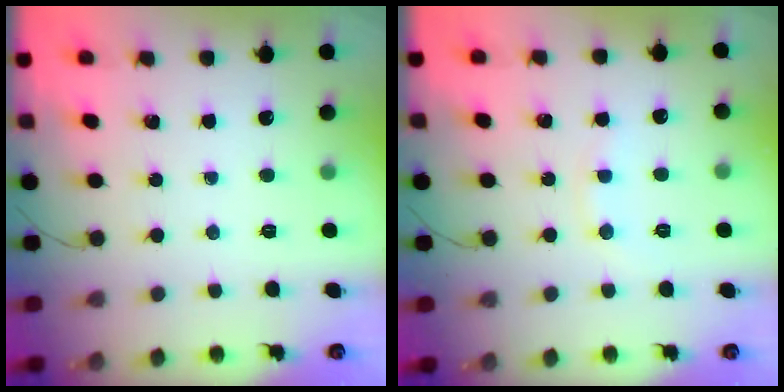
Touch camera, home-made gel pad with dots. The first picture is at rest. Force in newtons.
{"total": 6.6, "press": 6.3, "slide": 1.7}